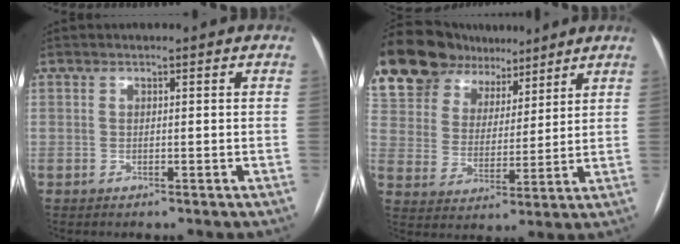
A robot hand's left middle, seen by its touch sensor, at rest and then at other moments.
{"total": 19.0, "force": [14.9, 10.0, 6.3], "torque": [-0.166, 0.046, 0.270]}